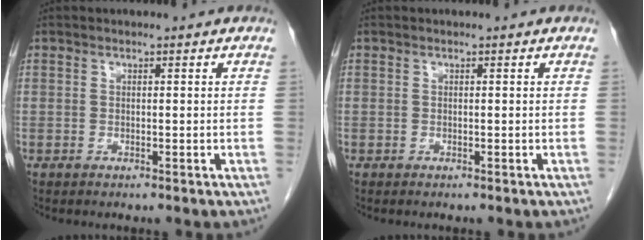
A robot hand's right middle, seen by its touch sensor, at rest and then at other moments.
{"total": 0.0}